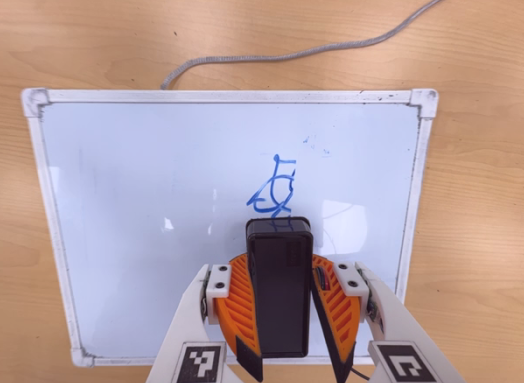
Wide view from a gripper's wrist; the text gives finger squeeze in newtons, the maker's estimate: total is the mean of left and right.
{"total": 11.0, "left": 10.7, "right": 11.3}